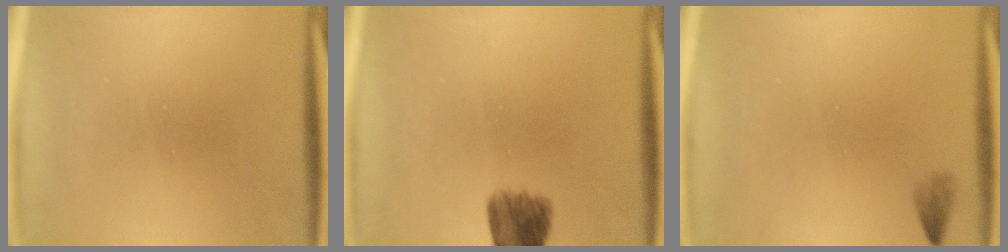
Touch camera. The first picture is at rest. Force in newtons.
{"total": 6.0}
{"total": 1.4}